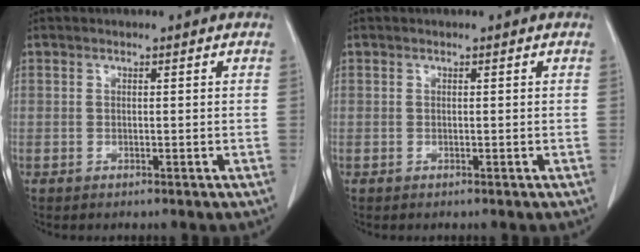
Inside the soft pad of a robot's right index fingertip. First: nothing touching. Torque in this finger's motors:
{"motor_torque": [0.00, 0.00, 0.00, 0.00]}